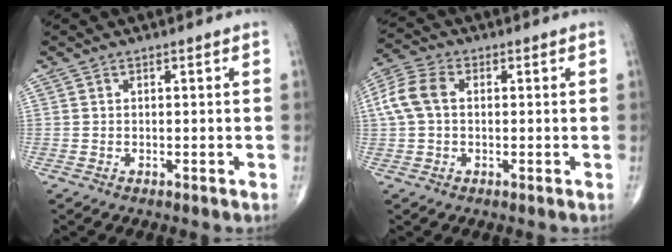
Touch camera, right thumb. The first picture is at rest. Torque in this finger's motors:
{"motor_torque": [-0.32, 0.57, 0.69, 0.12, 0.16]}